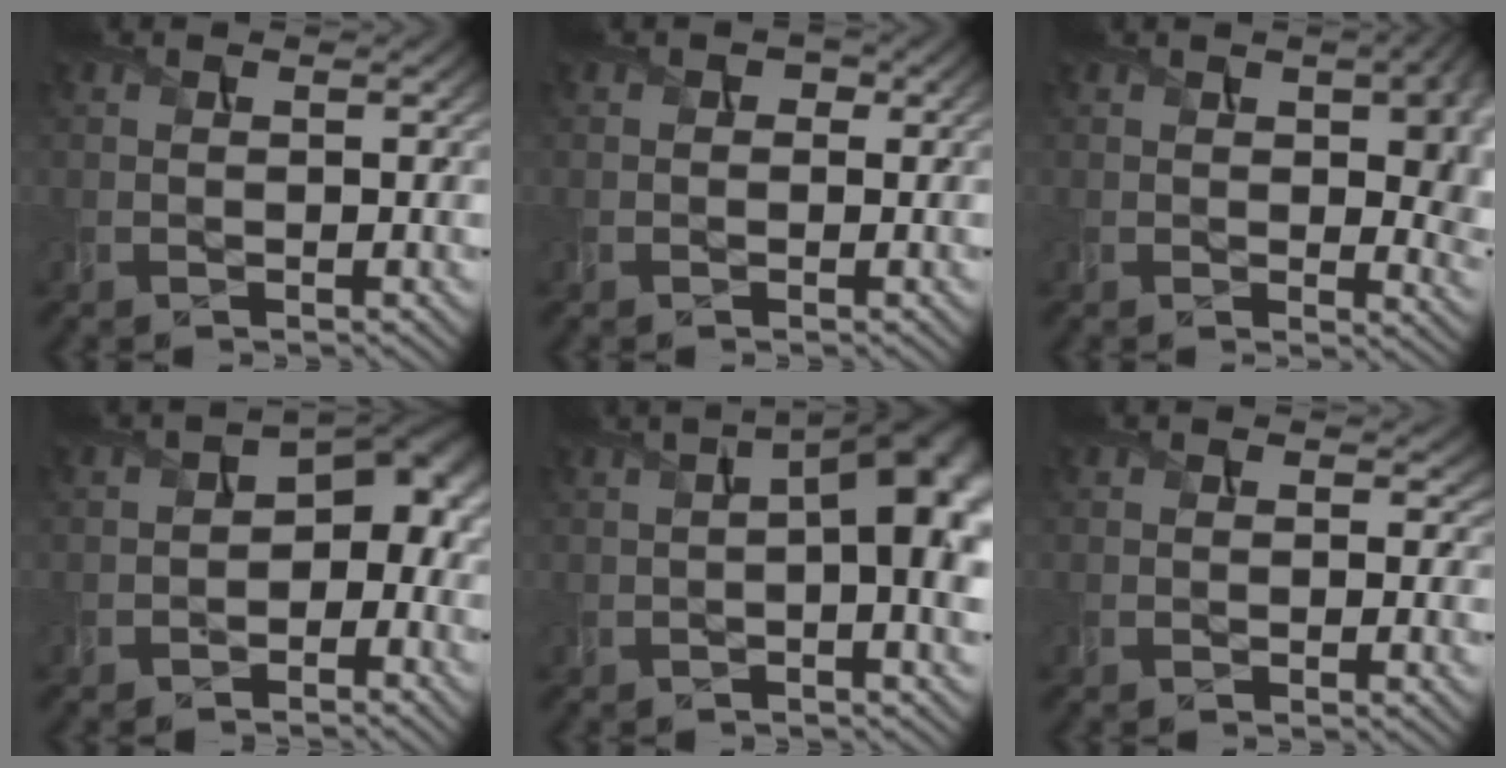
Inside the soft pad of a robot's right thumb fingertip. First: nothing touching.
{"total": 1.6, "force": [0.3, 1.5, 0.6], "torque": [-0.008, -0.004, 0.003]}
{"total": 11.5, "force": [2.0, 6.0, 9.6], "torque": [-0.120, -0.014, 0.052]}
{"total": 6.8, "force": [-1.9, 4.5, 4.7], "torque": [-0.067, 0.000, -0.039]}
{"total": 10.6, "force": [1.2, 4.5, 9.5], "torque": [-0.151, -0.002, 0.027]}
{"total": 1.8, "force": [0.6, 1.3, 1.0], "torque": [-0.020, -0.008, 0.007]}